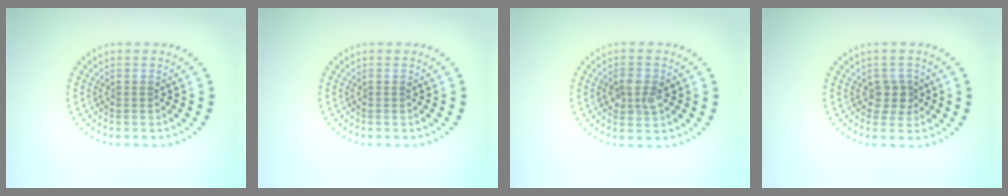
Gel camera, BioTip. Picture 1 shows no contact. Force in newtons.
{"total": 0.0}
{"total": 2.4, "press": 2.4, "slide": 0.2}
{"total": 1.9, "press": 1.6, "slide": 1.2}